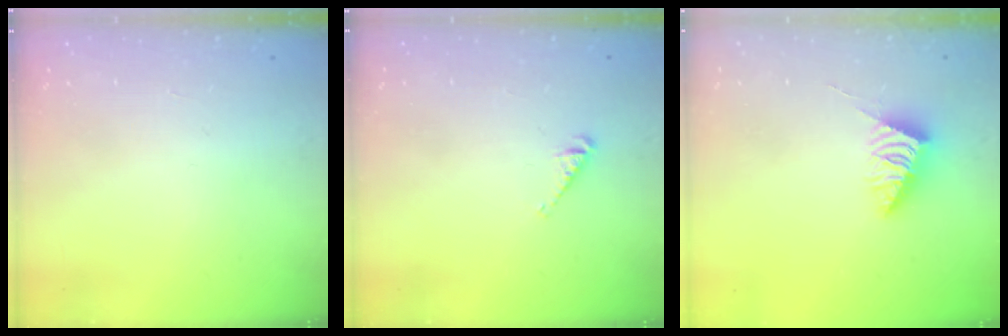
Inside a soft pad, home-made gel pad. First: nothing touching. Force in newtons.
{"total": 3.9, "press": 3.9, "slide": 0.5}
{"total": 3.8, "press": 3.8, "slide": 0.5}